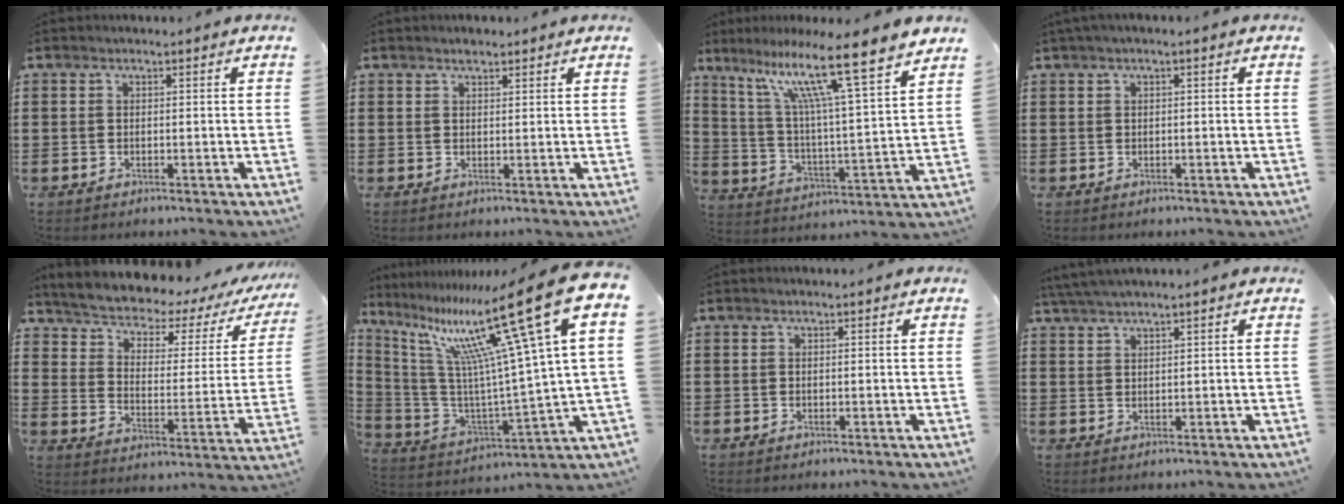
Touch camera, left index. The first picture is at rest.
{"total": 1.1, "force": [0.9, 0.3, 0.5], "torque": [-0.012, 0.000, 0.018]}
{"total": 13.4, "force": [9.9, 0.3, 9.1], "torque": [-0.191, -0.062, 0.154]}
{"total": 0.9, "force": [-0.4, 0.0, 0.8], "torque": [-0.011, -0.004, -0.006]}
{"total": 3.4, "force": [3.0, 0.8, 1.4], "torque": [-0.049, -0.034, 0.039]}
{"total": 21.3, "force": [11.2, 3.2, 17.8], "torque": [-0.341, -0.069, 0.173]}
{"total": 0.0}
{"total": 2.3, "force": [1.9, -0.3, 1.2], "torque": [-0.028, 0.001, 0.036]}